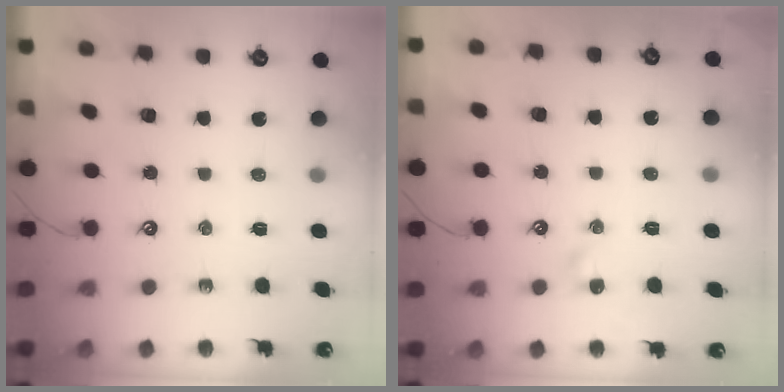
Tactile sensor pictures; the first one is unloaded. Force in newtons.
{"total": 2.1, "press": 2.0, "slide": 0.6}